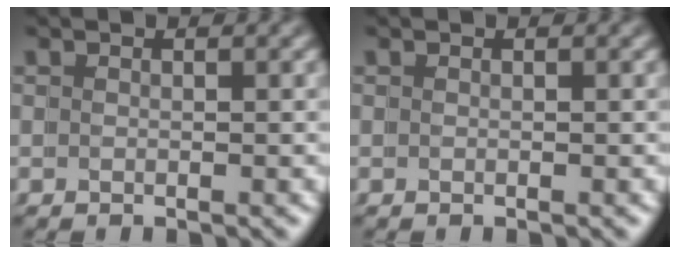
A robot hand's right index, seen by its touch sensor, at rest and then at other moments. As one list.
[{"total": 0.0}]